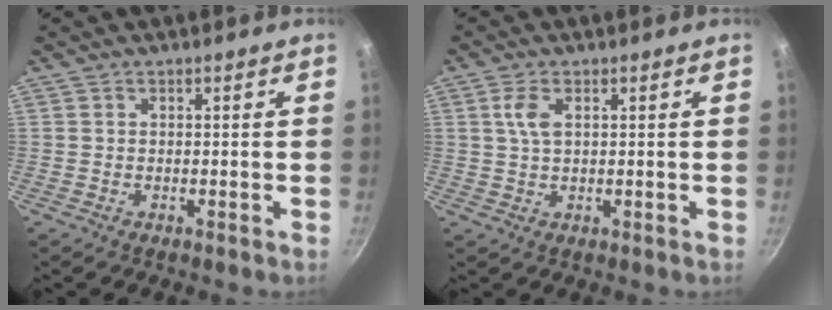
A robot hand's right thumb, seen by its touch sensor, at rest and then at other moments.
{"total": 3.6, "force": [1.1, 1.7, 2.9], "torque": [-0.059, 0.001, 0.021]}